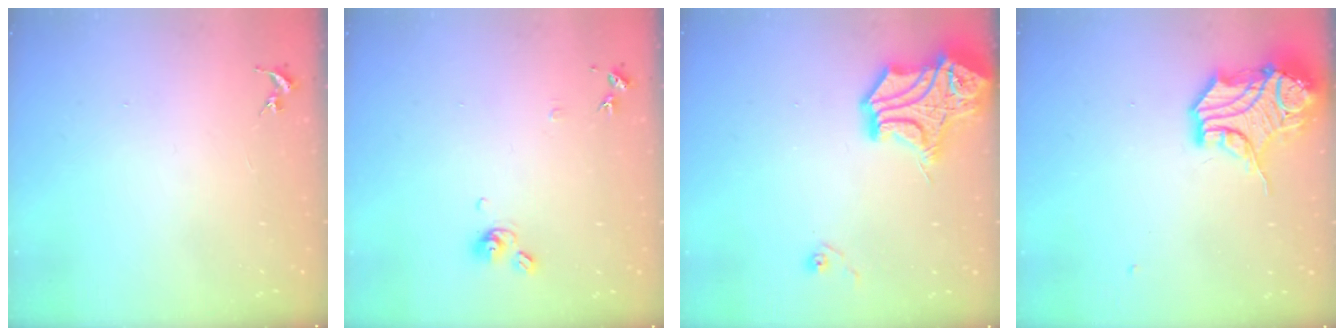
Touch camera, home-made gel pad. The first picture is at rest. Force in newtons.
{"total": 7.9, "press": 7.9, "slide": 0.8}
{"total": 21.1, "press": 21.0, "slide": 2.6}
{"total": 15.8, "press": 15.6, "slide": 2.2}